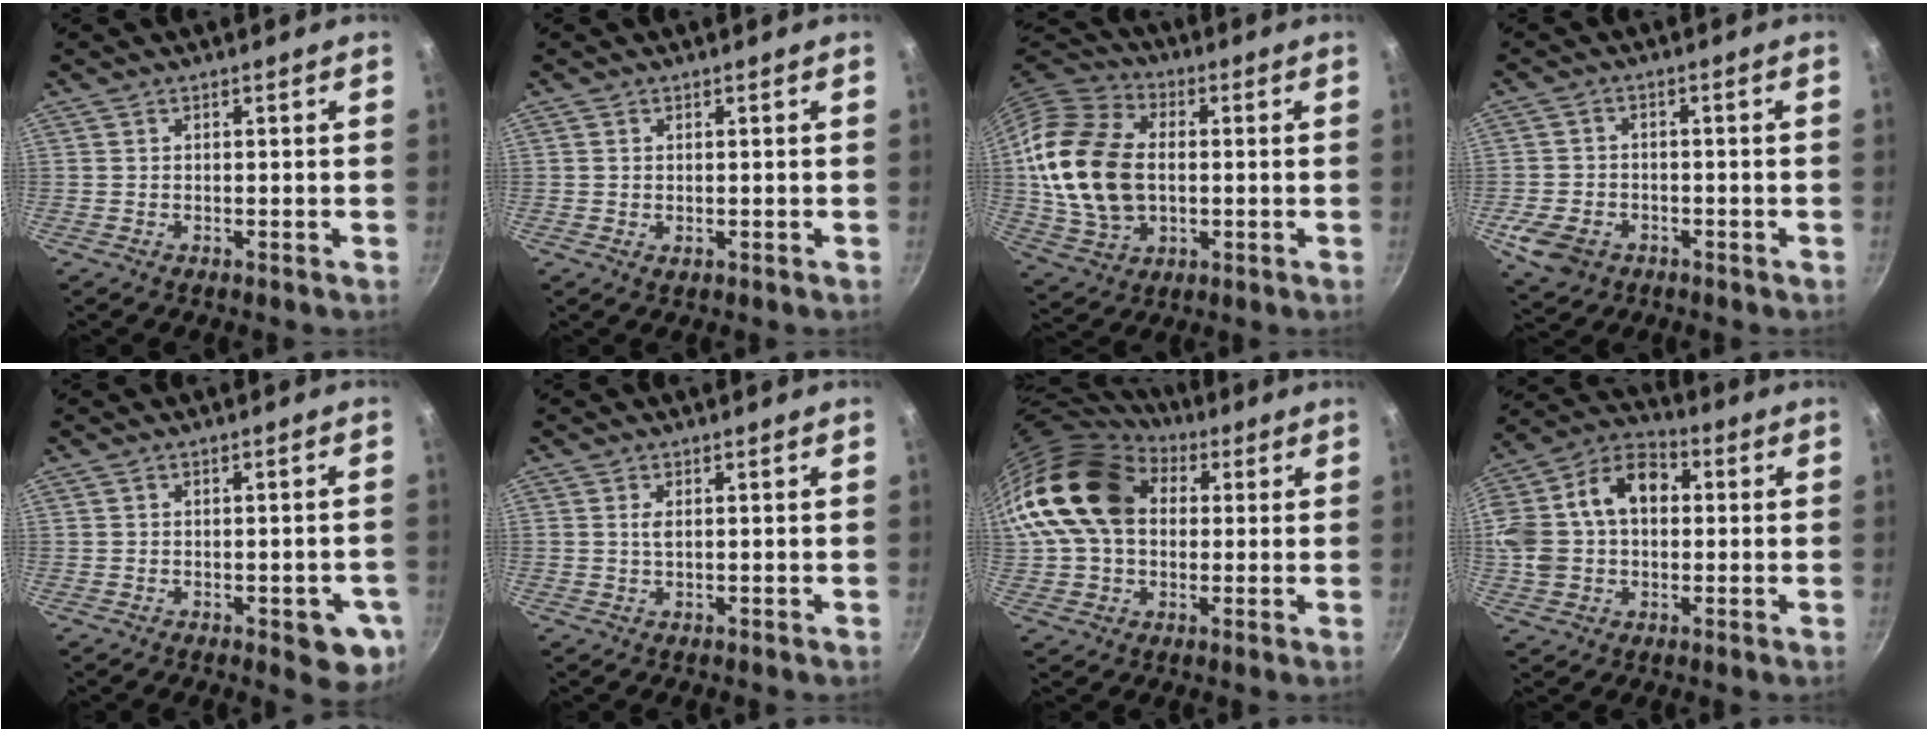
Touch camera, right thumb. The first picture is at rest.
{"total": 0.6, "force": [0.1, 0.4, 0.4], "torque": [-0.006, -0.002, 0.002]}
{"total": 19.3, "force": [0.5, 13.4, 13.9], "torque": [-0.253, 0.011, 0.011]}
{"total": 7.5, "force": [-3.0, 5.5, 4.0], "torque": [-0.078, 0.016, -0.050]}
{"total": 7.6, "force": [-2.3, 3.2, 6.5], "torque": [-0.049, 0.007, -0.025]}
{"total": 1.3, "force": [0.3, 0.6, 1.2], "torque": [-0.022, -0.001, 0.005]}
{"total": 19.8, "force": [4.5, 14.4, 12.9], "torque": [-0.226, 0.027, 0.068]}
{"total": 17.5, "force": [1.9, 12.4, 12.2], "torque": [-0.212, 0.041, 0.015]}